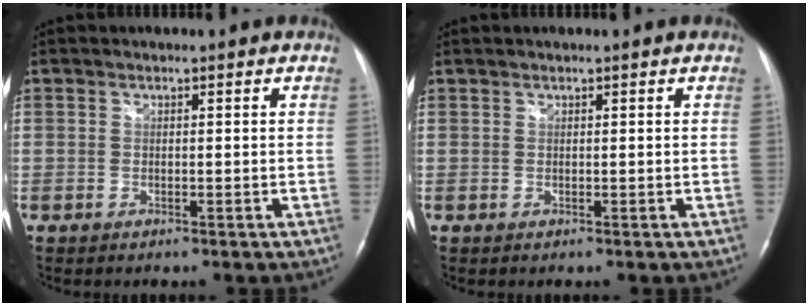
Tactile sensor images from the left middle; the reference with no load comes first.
{"total": 0.0}